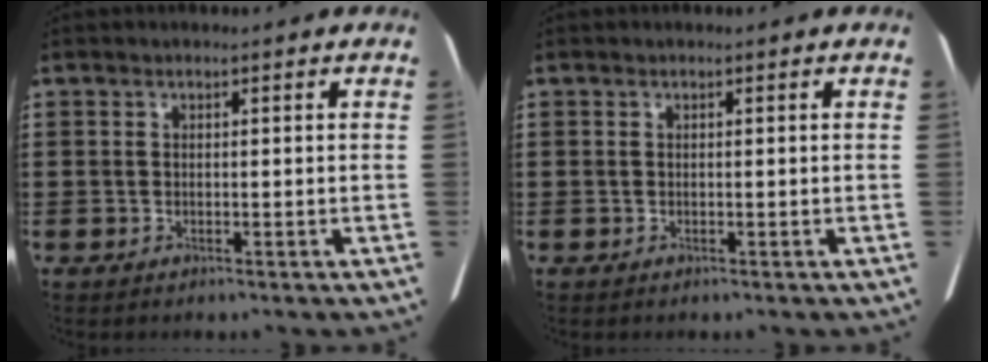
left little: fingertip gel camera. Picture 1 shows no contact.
{"total": 0.0}